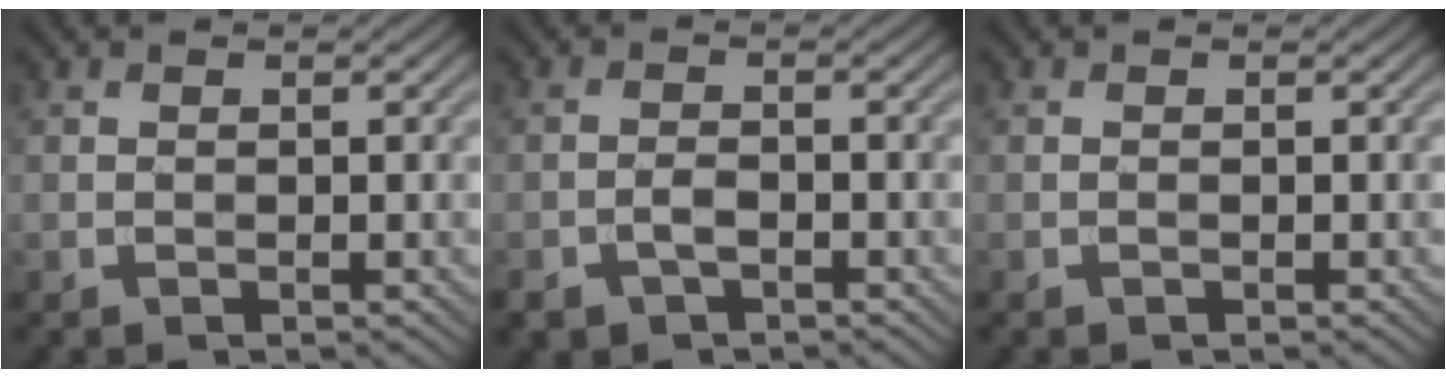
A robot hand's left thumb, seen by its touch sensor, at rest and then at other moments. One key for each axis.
{"total": 2.7, "fx": -1.5, "fy": 1.5, "fz": 1.6, "tx": -0.034, "ty": 0.000, "tz": -0.032}
{"total": 0.0}